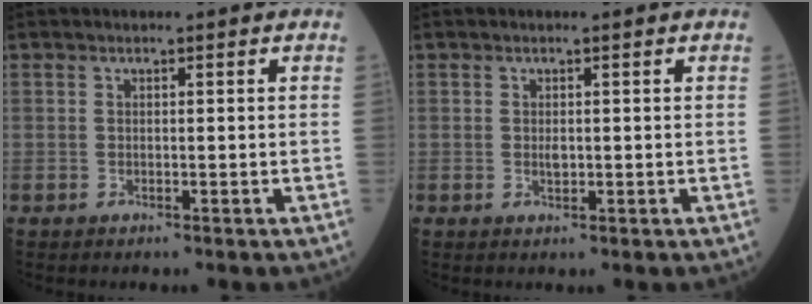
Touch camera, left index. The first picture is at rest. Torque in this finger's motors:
{"motor_torque": [0.31, -0.03, 0.02, 0.03]}